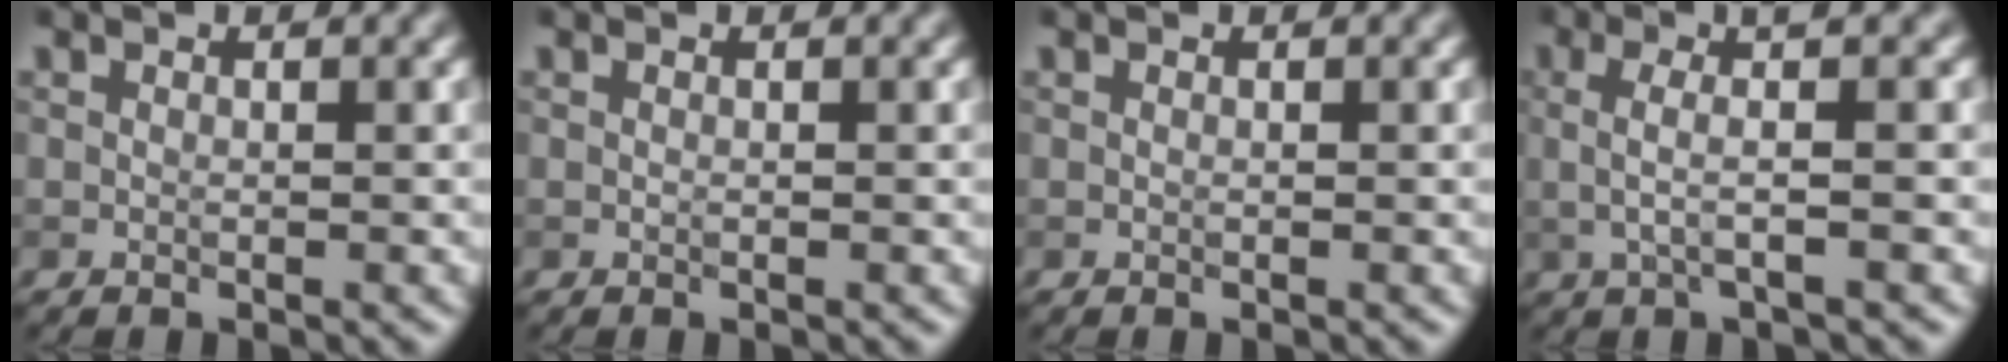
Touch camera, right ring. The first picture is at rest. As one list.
[{"total": 0.0}, {"total": 0.0}, {"total": 3.4, "force": [0.4, 0.7, 3.3], "torque": [-0.062, 0.004, 0.005]}]